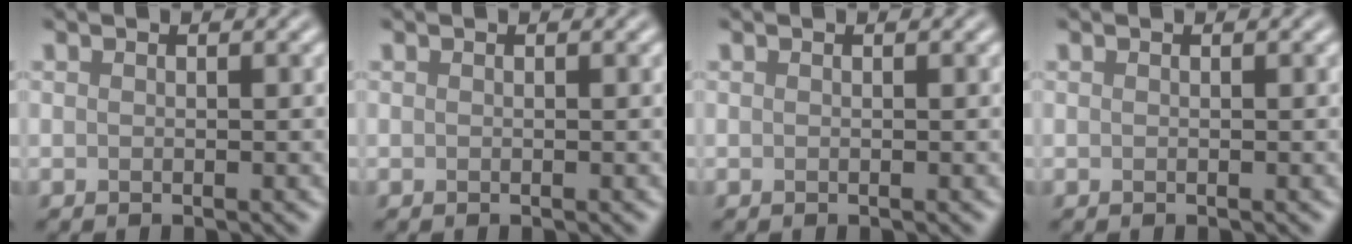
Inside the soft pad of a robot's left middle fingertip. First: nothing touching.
{"total": 0.0}
{"total": 0.0}
{"total": 0.0}